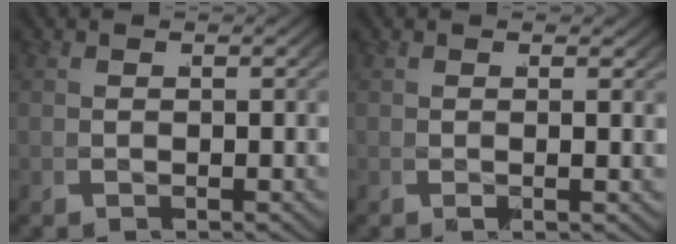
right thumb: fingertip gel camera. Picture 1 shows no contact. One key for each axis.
{"total": 1.0, "fx": 0.5, "fy": -0.5, "fz": 0.6, "tx": -0.015, "ty": 0.002, "tz": 0.006}